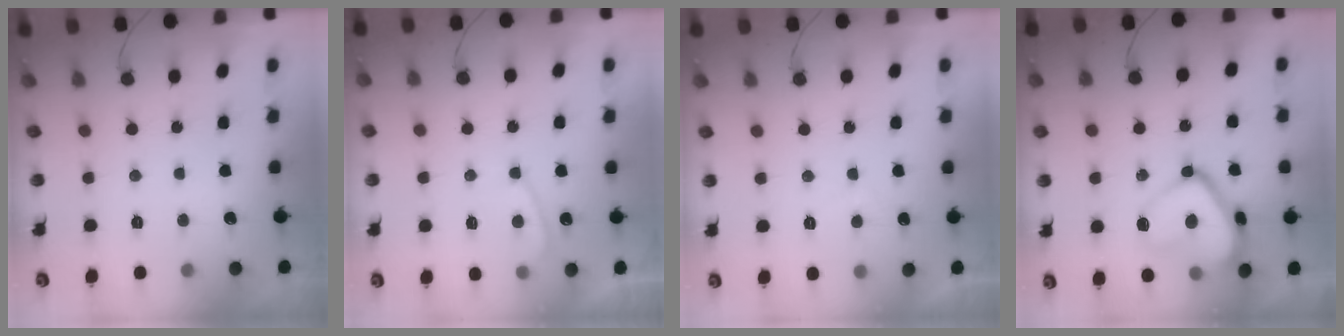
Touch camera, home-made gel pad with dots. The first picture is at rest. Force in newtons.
{"total": 4.0, "press": 4.0, "slide": 0.4}
{"total": 1.9, "press": 1.7, "slide": 0.8}
{"total": 16.4, "press": 16.4, "slide": 1.6}